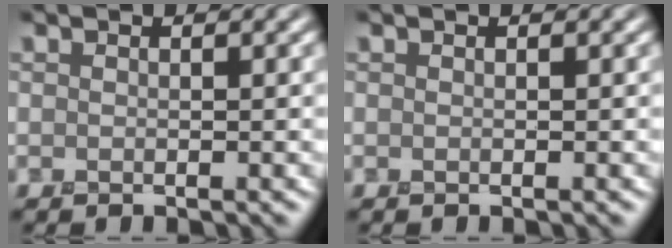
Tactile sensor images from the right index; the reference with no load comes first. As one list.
[{"total": 0.0}]